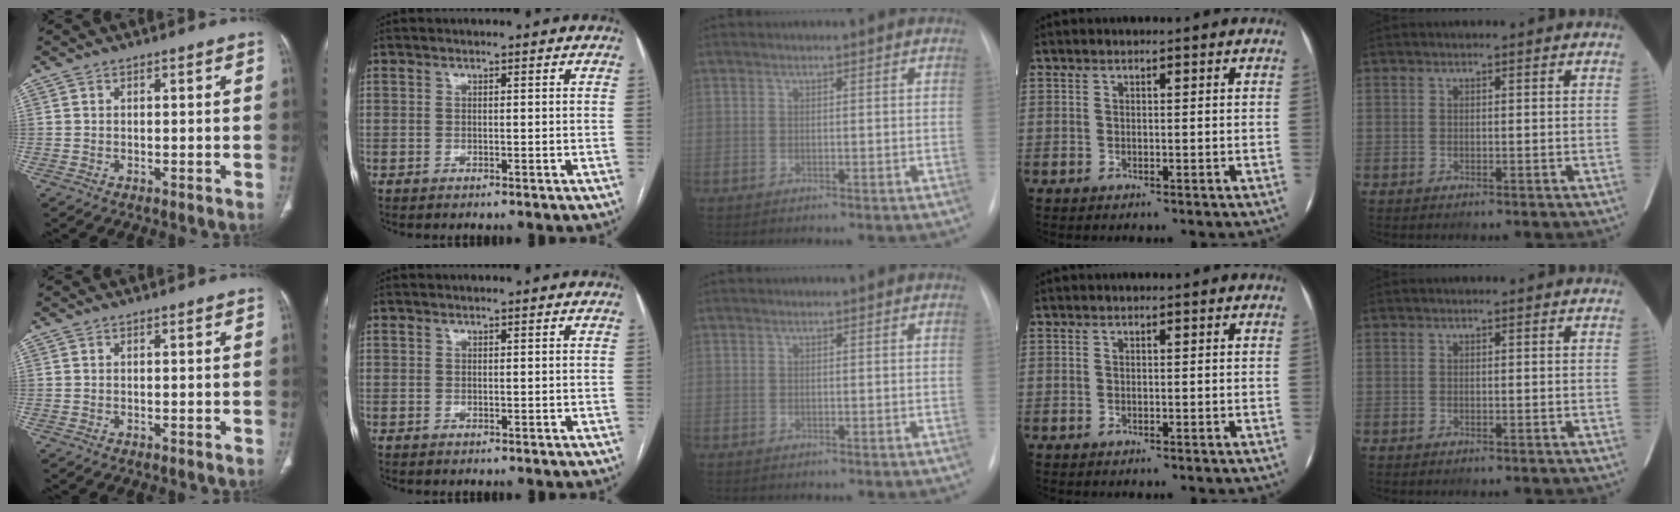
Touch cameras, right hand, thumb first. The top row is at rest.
{}